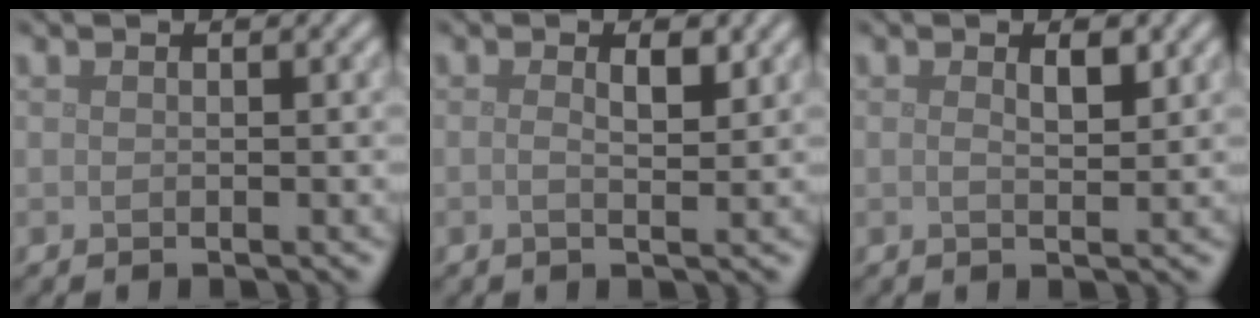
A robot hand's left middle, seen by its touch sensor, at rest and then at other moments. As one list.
[{"total": 1.7, "force": [0.3, 0.4, 1.7], "torque": [-0.028, 0.001, 0.002]}, {"total": 1.5, "force": [0.6, 0.3, 1.4], "torque": [-0.024, -0.001, 0.007]}]